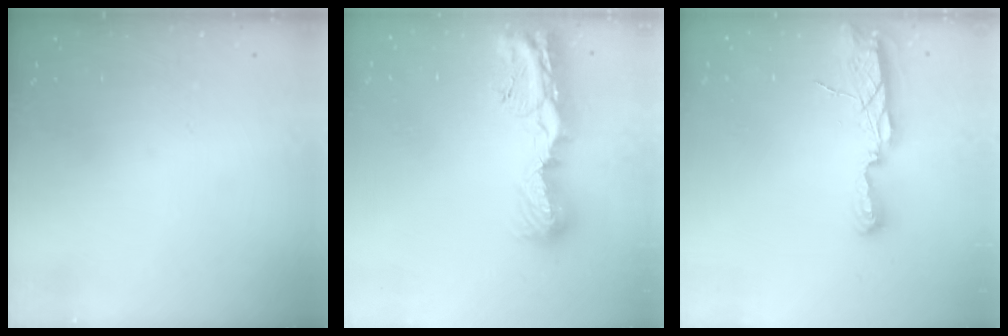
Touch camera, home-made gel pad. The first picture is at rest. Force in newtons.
{"total": 15.0, "press": 15.0, "slide": 1.2}
{"total": 7.5, "press": 7.5, "slide": 0.8}